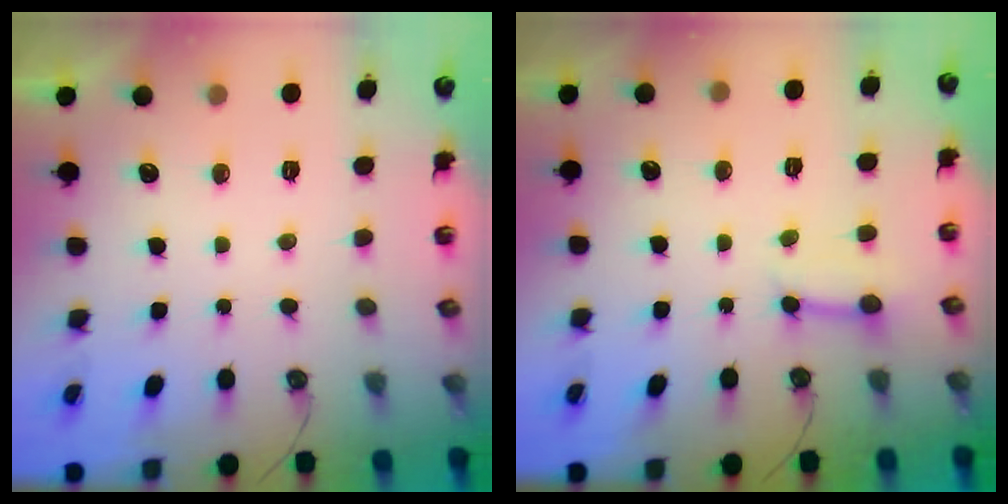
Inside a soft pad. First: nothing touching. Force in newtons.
{"total": 4.2, "press": 4.2, "slide": 0.5}